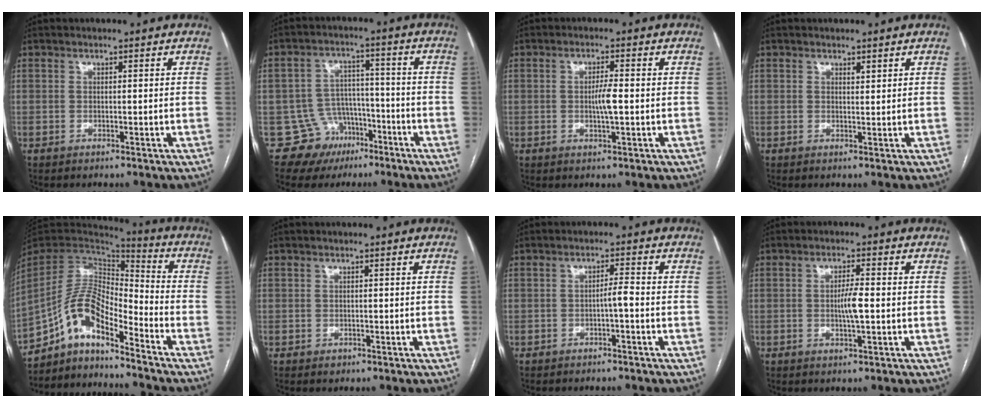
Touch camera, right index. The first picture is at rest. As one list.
[{"total": 8.1, "force": [-4.5, 6.7, 0.0], "torque": [0.011, 0.040, -0.061]}, {"total": 3.3, "force": [-0.3, 0.3, 3.2], "torque": [-0.059, -0.001, -0.004]}, {"total": 1.1, "force": [0.8, 0.6, 0.5], "torque": [-0.007, 0.000, 0.011]}, {"total": 12.7, "force": [-9.0, 3.3, 8.4], "torque": [-0.164, 0.028, -0.164]}, {"total": 1.0, "force": [-0.3, 0.9, 0.1], "torque": [-0.002, 0.004, -0.002]}, {"total": 2.1, "force": [-0.8, 0.0, 1.9], "torque": [-0.028, 0.003, -0.016]}, {"total": 3.7, "force": [-0.3, 0.4, 3.6], "torque": [-0.066, -0.002, -0.005]}]